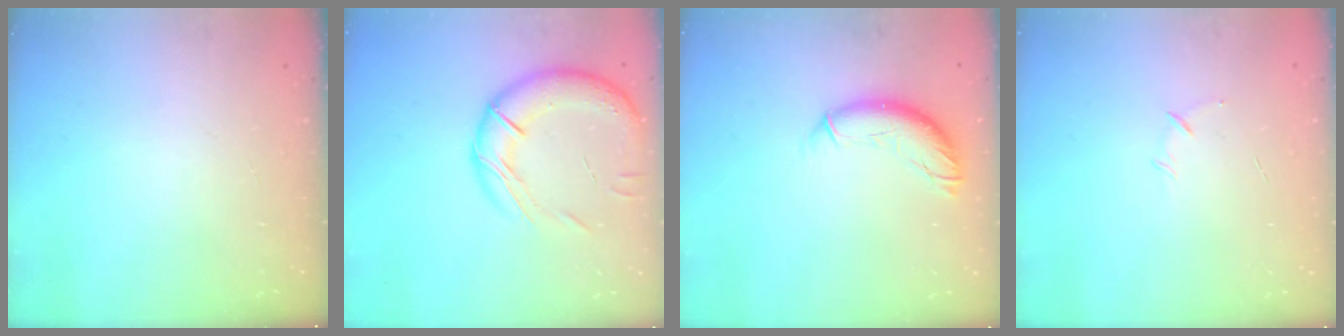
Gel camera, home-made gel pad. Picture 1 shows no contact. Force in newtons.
{"total": 18.2, "press": 17.9, "slide": 3.6}
{"total": 10.1, "press": 10.0, "slide": 1.3}
{"total": 5.0, "press": 4.8, "slide": 1.3}